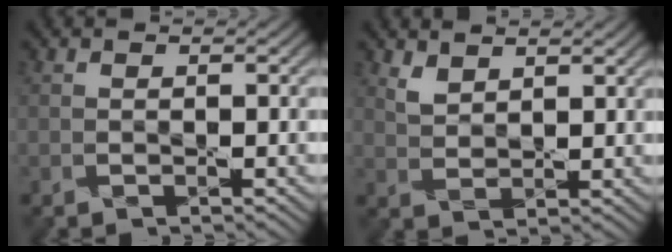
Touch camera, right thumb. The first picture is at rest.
{"total": 3.1, "force": [2.3, 1.5, 1.5], "torque": [-0.039, -0.005, 0.052]}